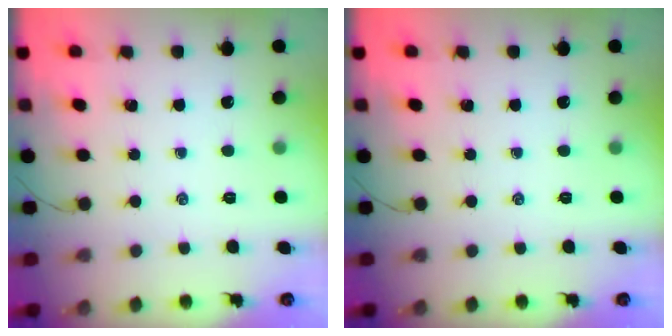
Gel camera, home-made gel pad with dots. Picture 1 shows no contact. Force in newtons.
{"total": 0.0}